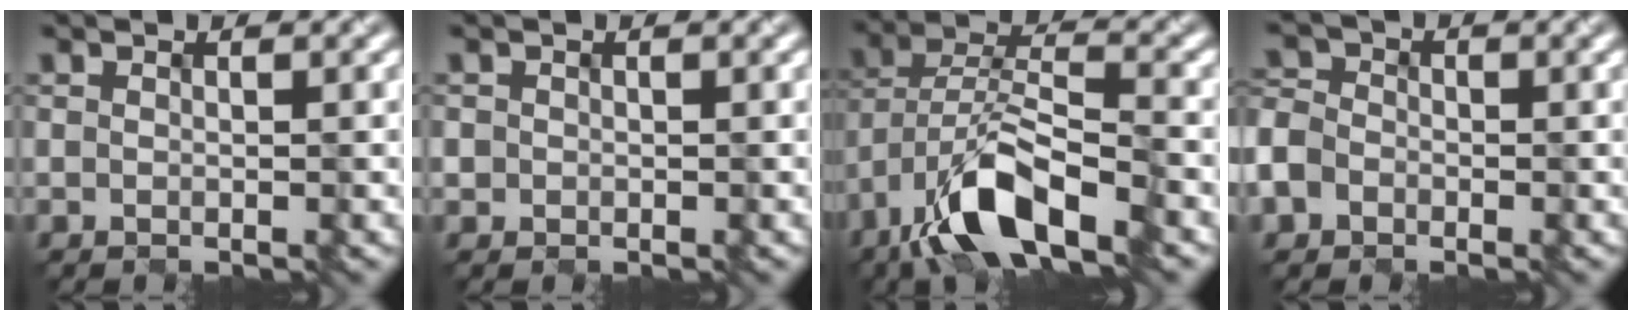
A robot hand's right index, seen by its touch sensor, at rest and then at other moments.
{"total": 0.7, "force": [-0.1, 0.7, -0.1], "torque": [0.002, -0.002, 0.004]}
{"total": 9.3, "force": [-5.9, 3.2, 6.5], "torque": [-0.120, 0.007, -0.112]}
{"total": 5.2, "force": [-2.0, 4.3, 2.1], "torque": [-0.041, -0.001, -0.054]}